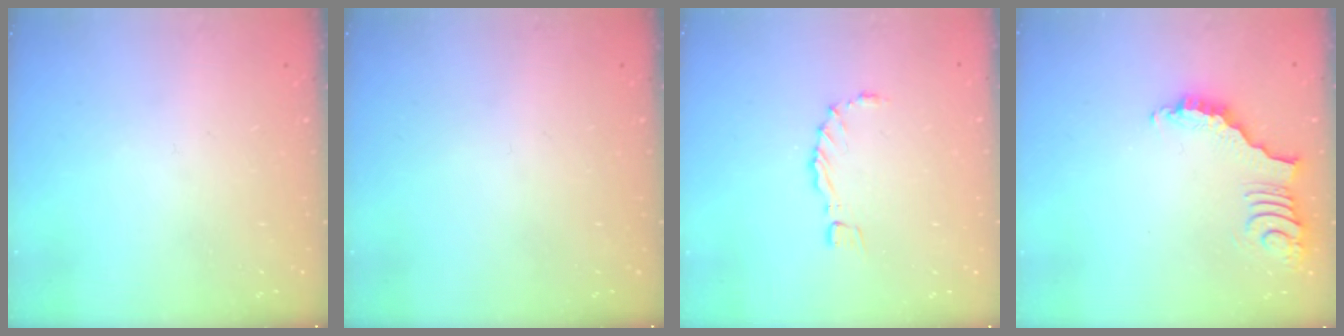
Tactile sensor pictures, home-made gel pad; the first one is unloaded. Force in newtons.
{"total": 0.0}
{"total": 1.2, "press": 1.2, "slide": 0.3}
{"total": 3.9, "press": 3.8, "slide": 0.7}